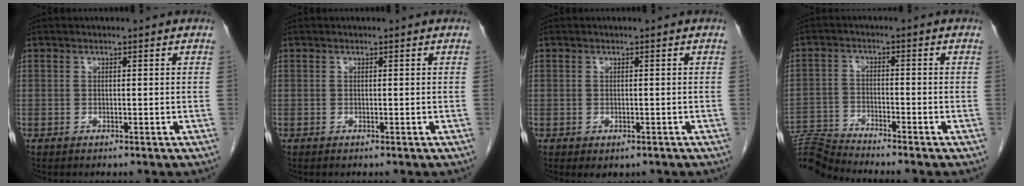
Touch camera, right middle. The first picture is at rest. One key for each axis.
{"total": 0.0}
{"total": 1.6, "fx": -0.9, "fy": 1.0, "fz": 0.9, "tx": -0.008, "ty": -0.001, "tz": -0.003}
{"total": 7.5, "fx": -7.3, "fy": -1.5, "fz": 0.4, "tx": -0.014, "ty": 0.001, "tz": -0.139}